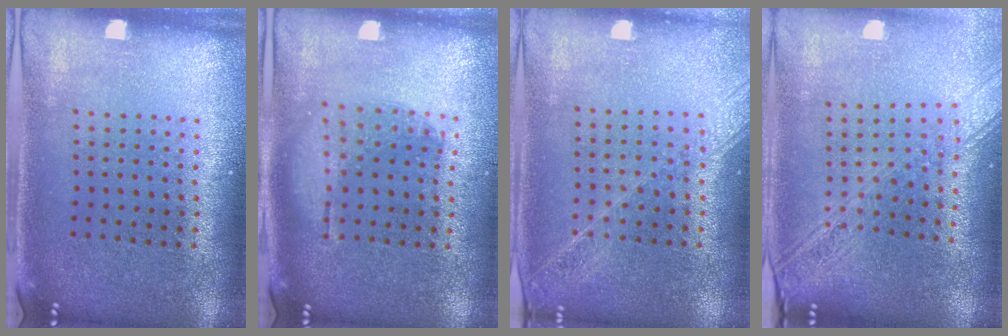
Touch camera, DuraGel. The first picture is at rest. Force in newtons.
{"total": 1.0, "press": 0.9, "slide": 0.4}
{"total": 1.6, "press": 1.4, "slide": 0.8}
{"total": 2.2, "press": 1.8, "slide": 1.3}